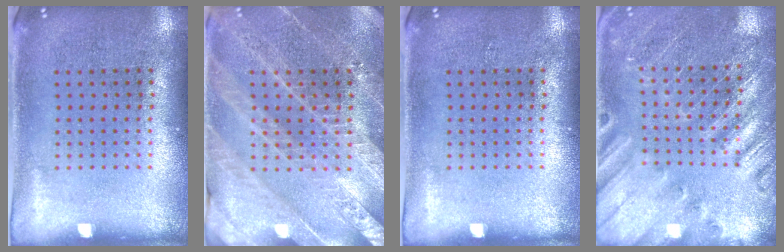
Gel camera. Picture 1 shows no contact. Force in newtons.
{"total": 3.2, "press": 3.0, "slide": 1.0}
{"total": 0.0}
{"total": 2.4, "press": 2.4, "slide": 0.3}